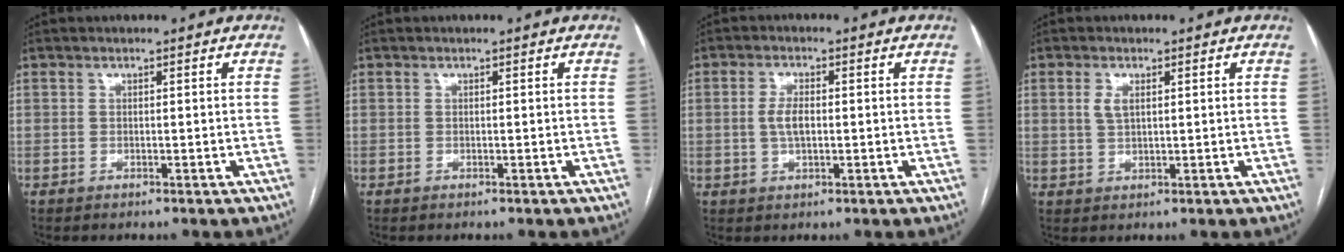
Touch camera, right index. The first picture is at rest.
{"total": 0.0}
{"total": 3.5, "force": [-0.1, 1.4, 3.2], "torque": [-0.069, 0.003, -0.001]}
{"total": 2.5, "force": [0.9, 1.1, 2.1], "torque": [-0.044, 0.002, 0.020]}